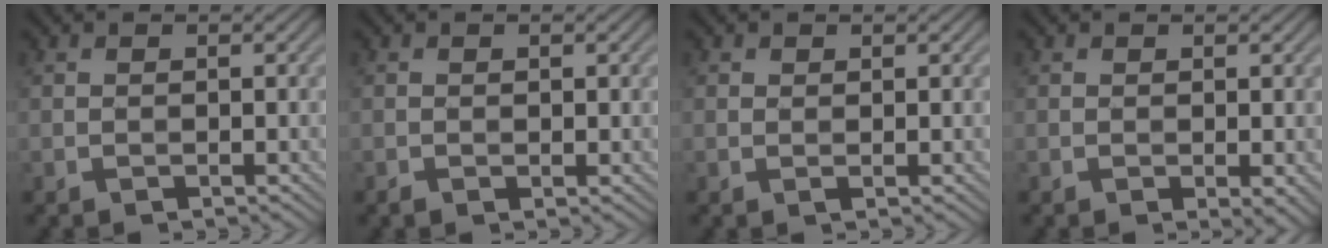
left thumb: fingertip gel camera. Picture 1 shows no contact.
{"total": 0.8, "force": [-0.1, 0.4, 0.6], "torque": [-0.014, -0.001, 0.000]}
{"total": 0.7, "force": [0.5, 0.3, 0.4], "torque": [-0.009, 0.001, 0.009]}
{"total": 1.4, "force": [-0.1, 0.5, 1.3], "torque": [-0.024, -0.002, -0.001]}